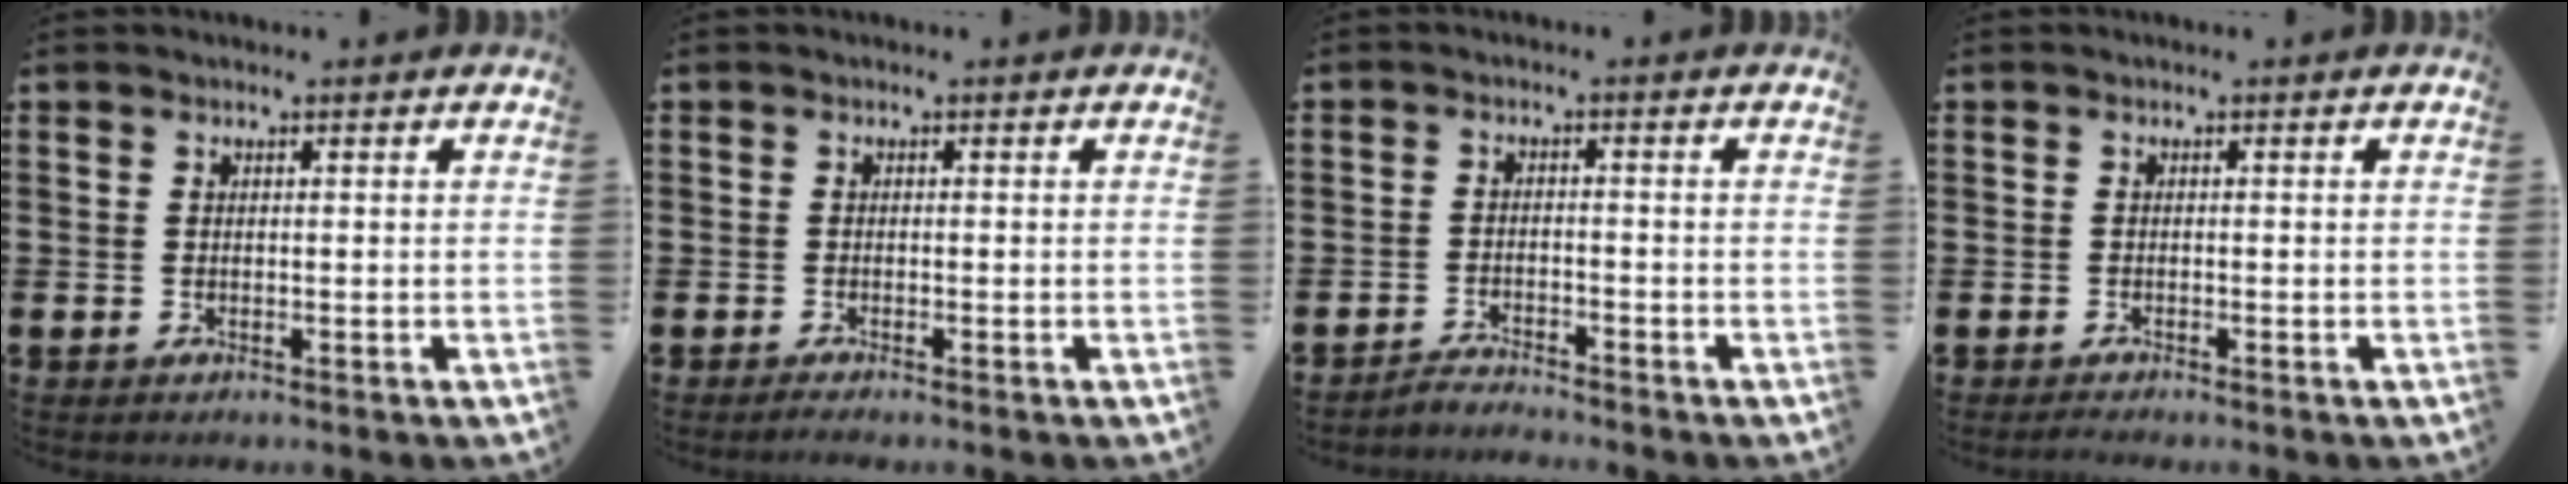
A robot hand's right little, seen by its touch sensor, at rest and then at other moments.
{"total": 0.7, "force": [-0.5, 0.0, 0.5], "torque": [-0.009, -0.002, -0.009]}
{"total": 1.9, "force": [-1.9, -0.2, -0.1], "torque": [-0.002, 0.005, -0.041]}
{"total": 0.6, "force": [-0.5, 0.0, 0.4], "torque": [-0.007, -0.002, -0.010]}